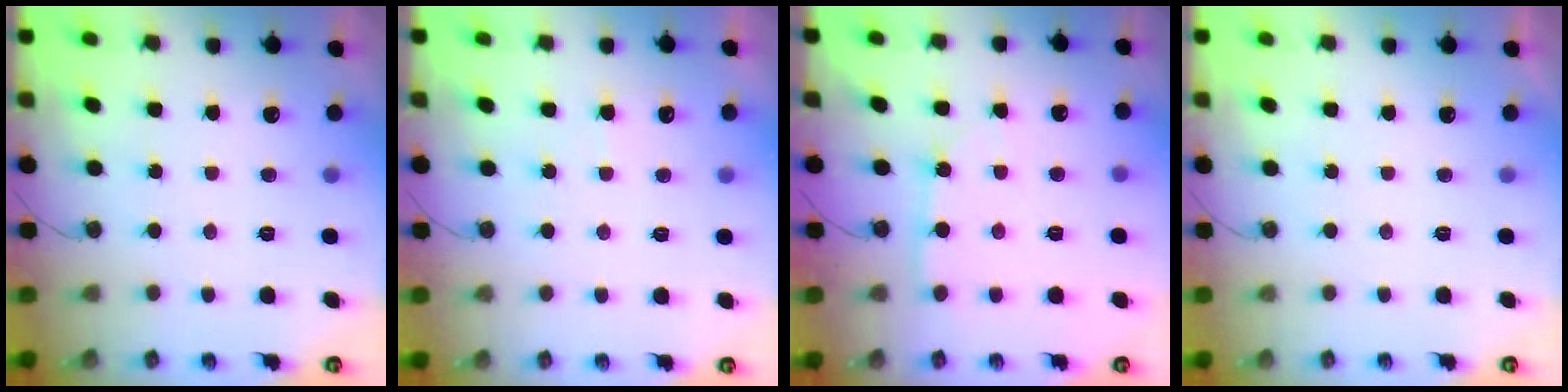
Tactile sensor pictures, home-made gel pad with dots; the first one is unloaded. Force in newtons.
{"total": 4.3, "press": 4.3, "slide": 0.5}
{"total": 2.9, "press": 2.9, "slide": 0.1}
{"total": 0.0}